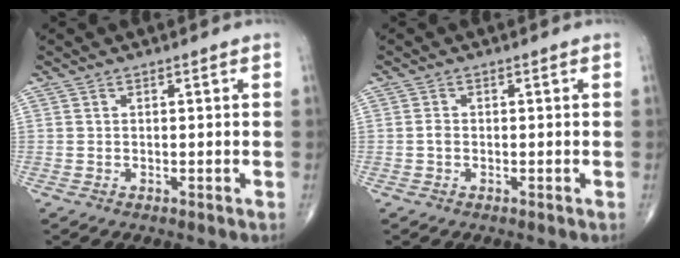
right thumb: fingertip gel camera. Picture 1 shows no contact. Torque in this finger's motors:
{"motor_torque": [0.41, 0.36, 0.26, 0.01, -0.03]}